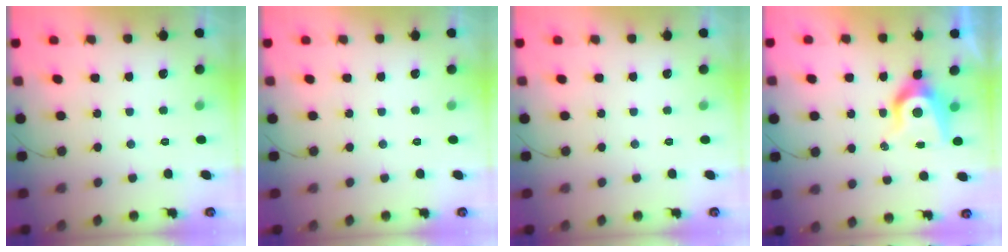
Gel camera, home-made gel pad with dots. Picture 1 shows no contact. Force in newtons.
{"total": 0.0}
{"total": 0.0}
{"total": 9.1, "press": 9.1, "slide": 0.7}